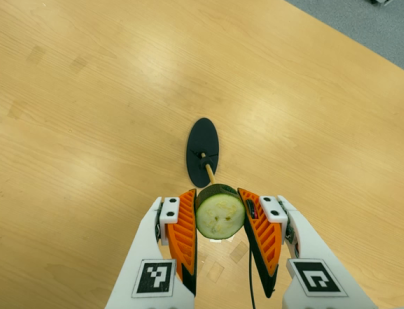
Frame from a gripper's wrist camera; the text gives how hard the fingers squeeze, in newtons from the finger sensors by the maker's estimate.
{"total": 10.9, "left": 9.9, "right": 12.0}